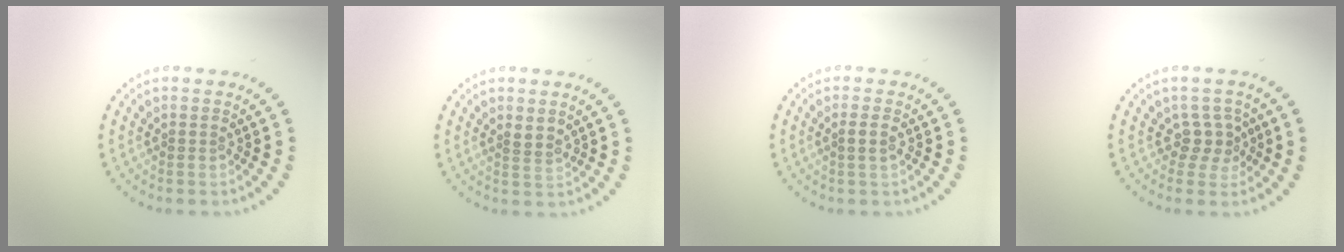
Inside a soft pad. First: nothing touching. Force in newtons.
{"total": 1.6, "press": 1.2, "slide": 1.0}
{"total": 1.2, "press": 1.0, "slide": 0.6}
{"total": 2.3, "press": 1.8, "slide": 1.4}